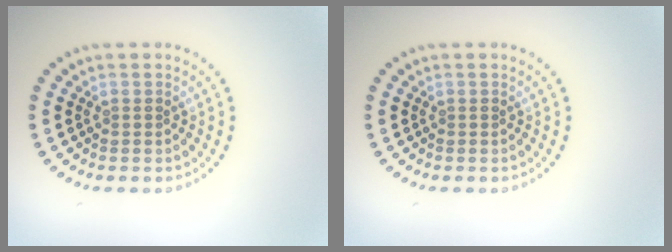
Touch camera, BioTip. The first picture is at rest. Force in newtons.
{"total": 0.0}